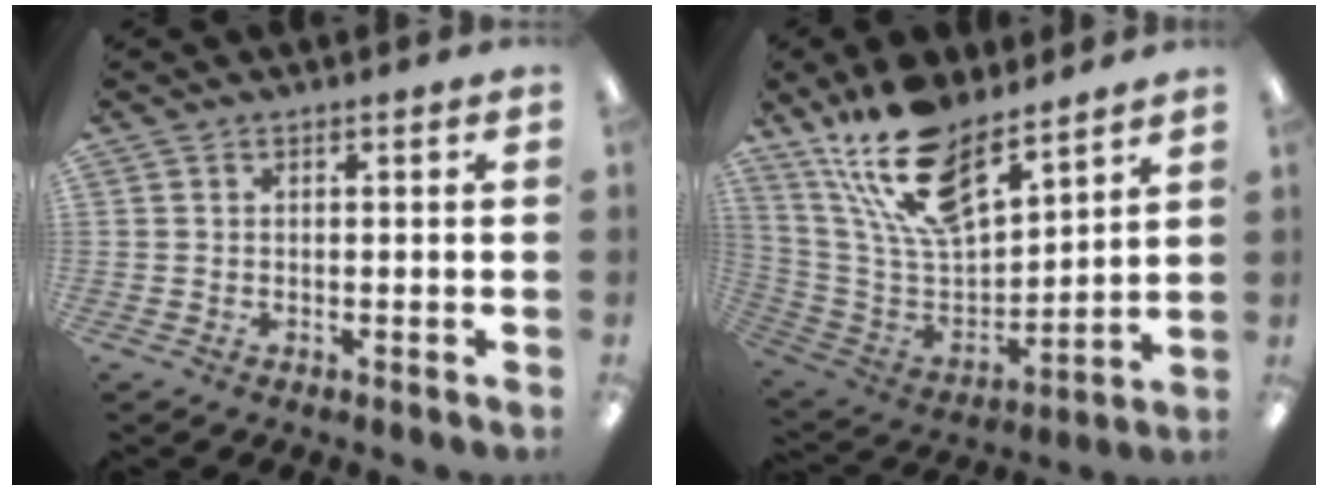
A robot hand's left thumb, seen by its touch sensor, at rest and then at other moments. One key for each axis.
{"total": 19.5, "fx": 14.4, "fy": 7.8, "fz": 10.6, "tx": -0.212, "ty": -0.079, "tz": 0.260}